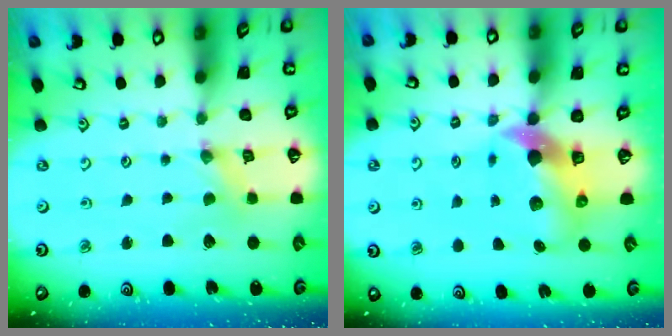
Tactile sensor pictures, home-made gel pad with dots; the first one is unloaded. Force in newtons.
{"total": 8.8, "press": 8.7, "slide": 1.2}